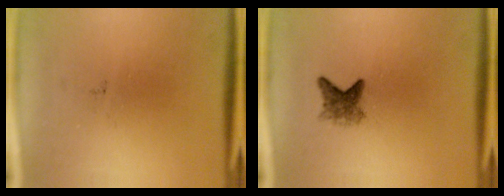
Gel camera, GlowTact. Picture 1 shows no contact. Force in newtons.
{"total": 2.9}